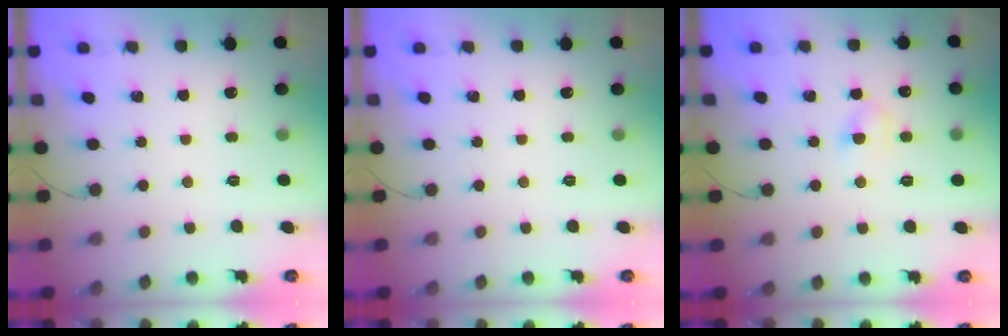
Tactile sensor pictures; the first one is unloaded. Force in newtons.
{"total": 0.0}
{"total": 4.6, "press": 4.4, "slide": 1.3}